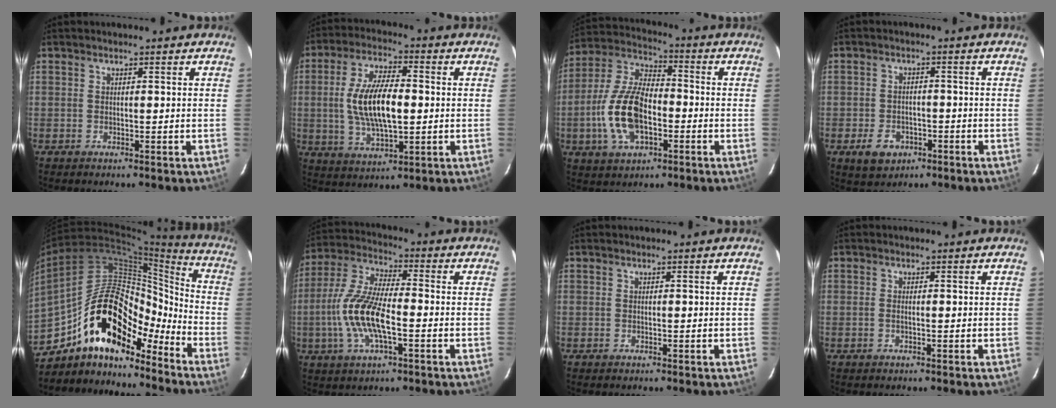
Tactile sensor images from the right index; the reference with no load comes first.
{"total": 13.4, "force": [-0.1, 5.3, 12.3], "torque": [-0.243, 0.001, 0.001]}
{"total": 15.1, "force": [-3.8, 7.8, 12.4], "torque": [-0.262, 0.009, -0.070]}
{"total": 6.0, "force": [-3.2, 4.0, 3.1], "torque": [-0.077, 0.003, -0.043]}
{"total": 19.5, "force": [-13.4, 8.7, 11.1], "torque": [-0.187, 0.020, -0.228]}
{"total": 13.8, "force": [-3.2, 4.7, 12.6], "torque": [-0.269, 0.000, -0.067]}
{"total": 0.0}
{"total": 0.7, "force": [-0.1, 0.2, 0.7], "torque": [-0.015, 0.001, -0.004]}